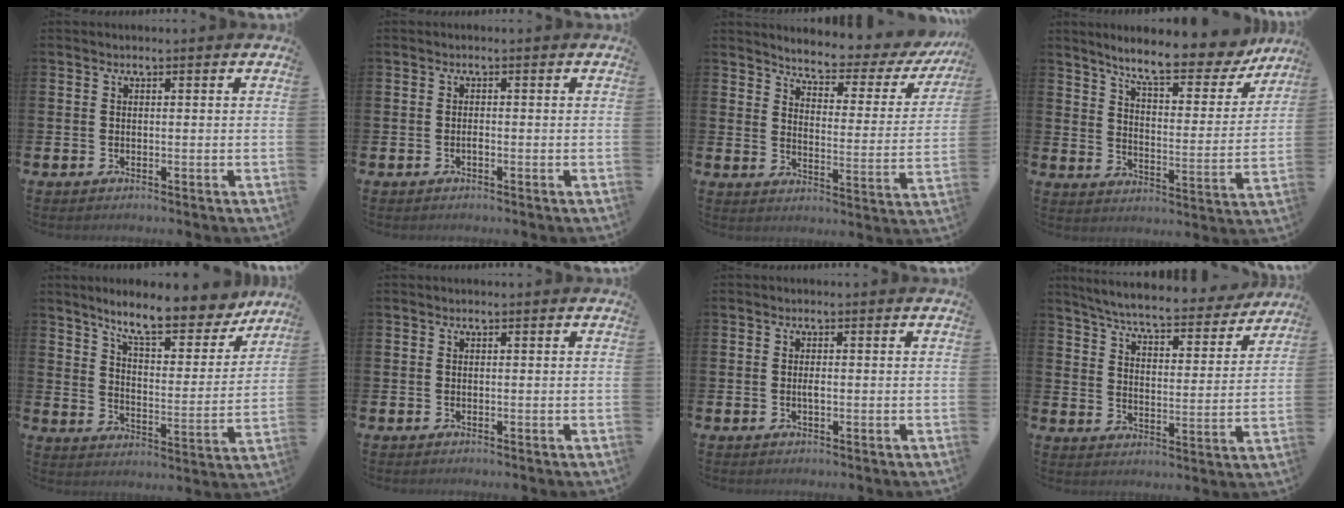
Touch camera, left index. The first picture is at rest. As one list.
[{"total": 0.5, "force": [-0.3, 0.2, 0.4], "torque": [-0.008, -0.003, -0.006]}, {"total": 4.3, "force": [4.1, 0.8, 1.2], "torque": [-0.052, -0.034, 0.061]}, {"total": 9.3, "force": [8.2, 1.8, 4.1], "torque": [-0.101, -0.048, 0.138]}, {"total": 10.0, "force": [8.9, 2.0, 4.1], "torque": [-0.096, -0.054, 0.153]}, {"total": 0.0}, {"total": 1.0, "force": [-0.1, 0.3, 0.9], "torque": [-0.026, 0.004, -0.001]}, {"total": 6.4, "force": [6.1, 0.5, 1.9], "torque": [-0.061, -0.045, 0.099]}]